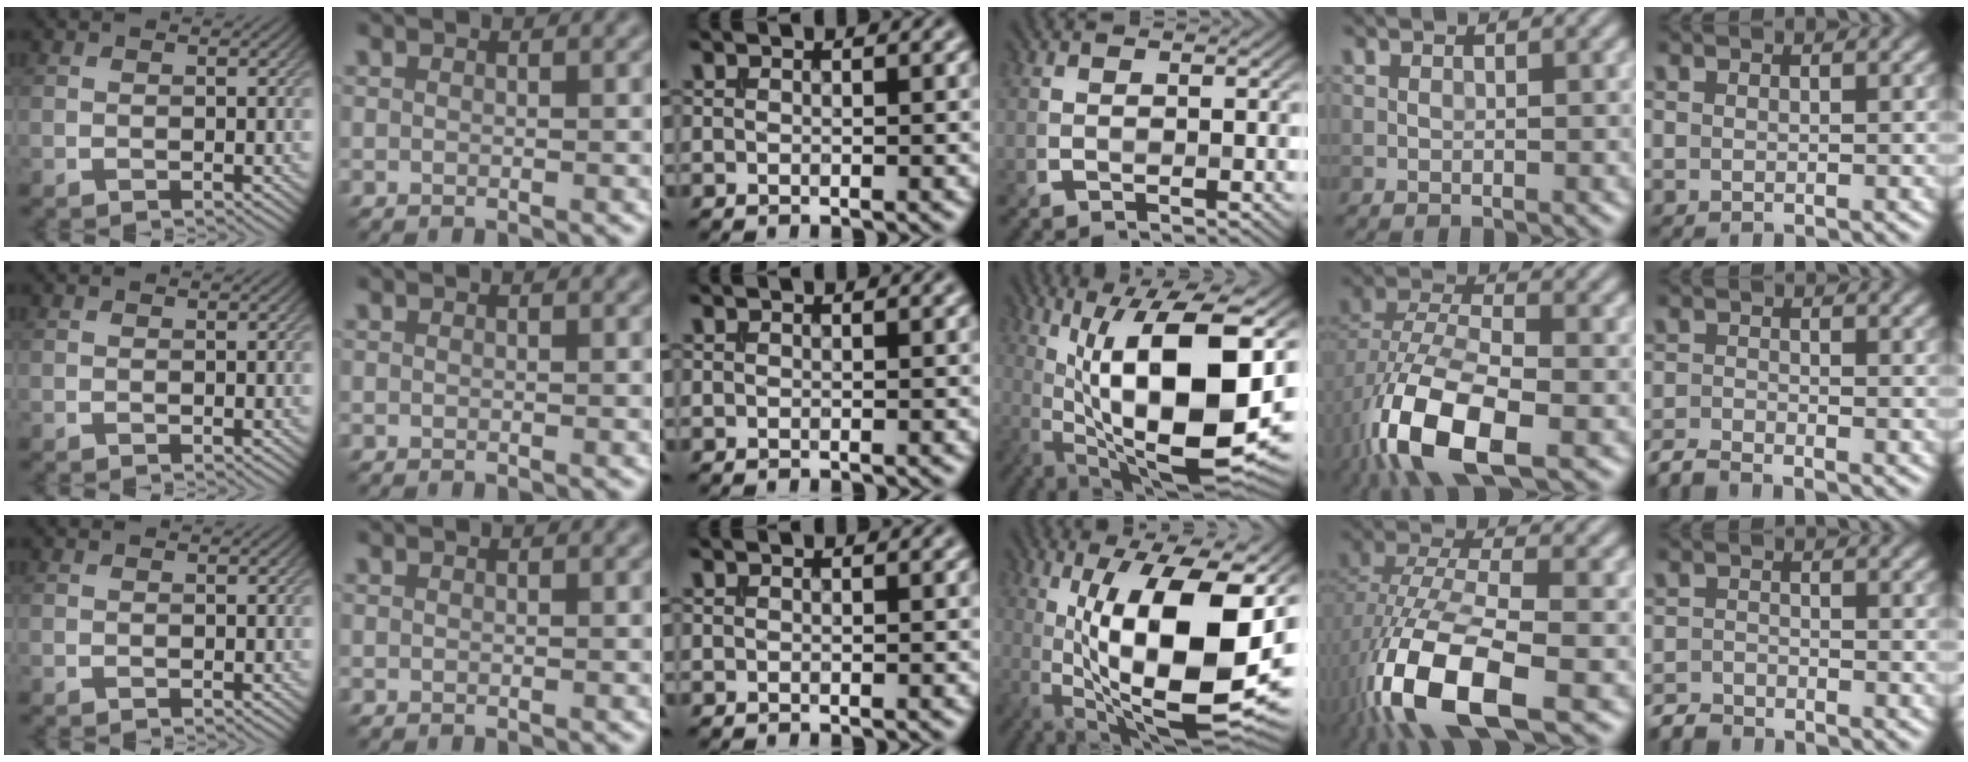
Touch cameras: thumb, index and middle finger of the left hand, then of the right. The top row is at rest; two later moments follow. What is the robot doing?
{"motion": "insert", "object": "bucket"}